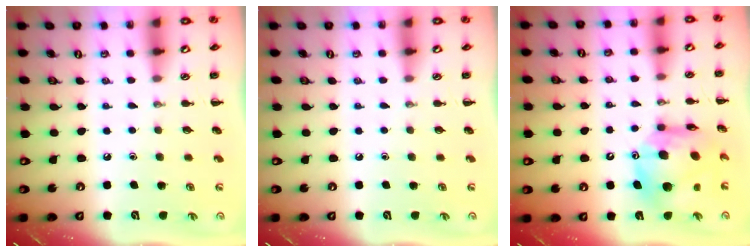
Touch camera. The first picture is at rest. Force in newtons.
{"total": 0.0}
{"total": 12.6, "press": 12.1, "slide": 3.5}